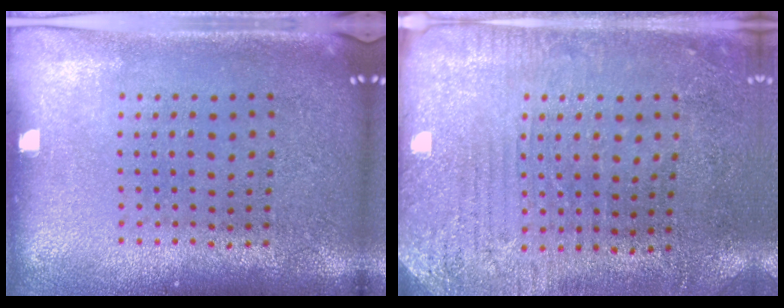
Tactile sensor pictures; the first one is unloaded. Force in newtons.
{"total": 2.8, "press": 2.4, "slide": 1.4}